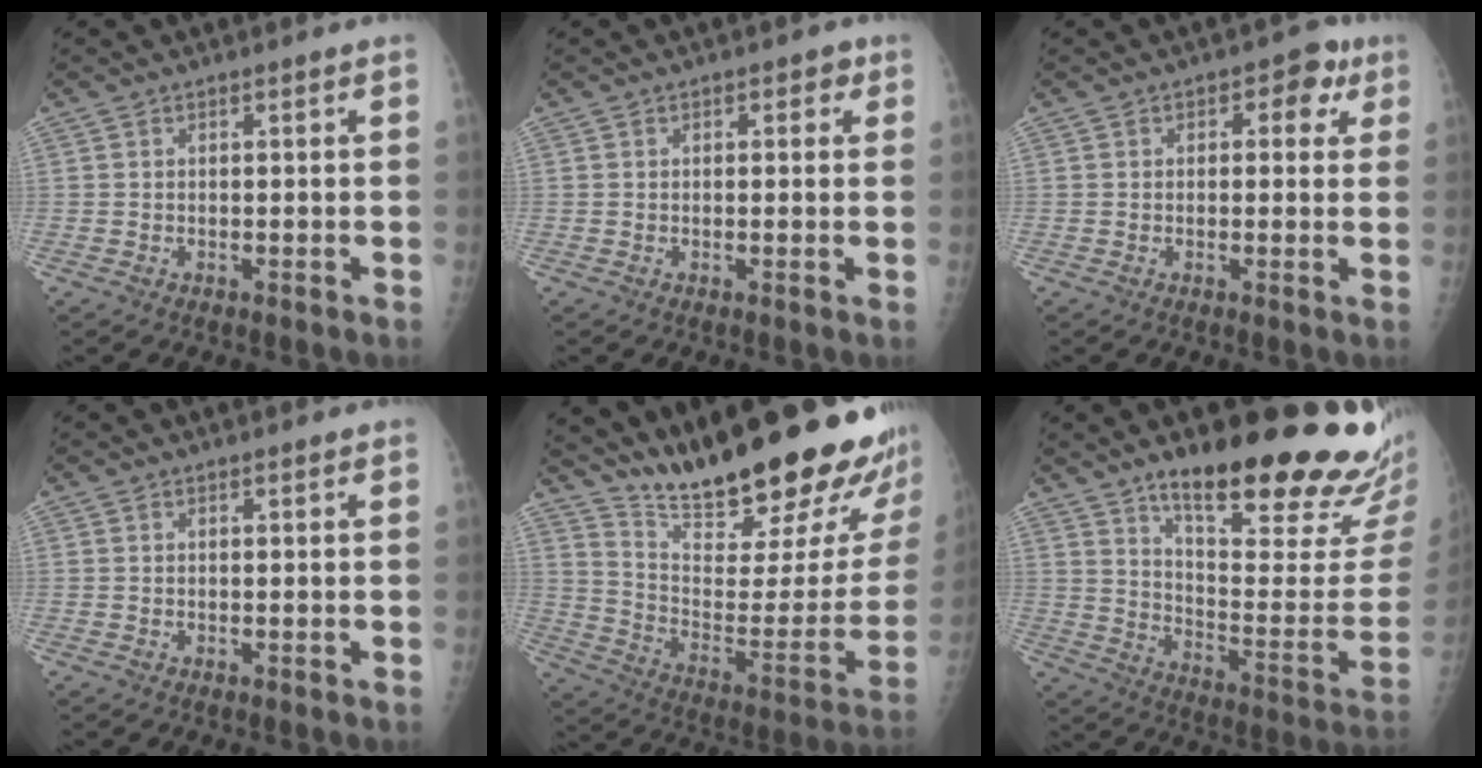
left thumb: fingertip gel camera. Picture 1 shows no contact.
{"total": 2.5, "force": [0.9, 1.7, 1.7], "torque": [0.001, 0.002, 0.006]}
{"total": 5.7, "force": [2.0, 3.5, 3.9], "torque": [-0.008, 0.001, 0.014]}
{"total": 0.6, "force": [0.5, 0.2, 0.3], "torque": [-0.005, -0.002, 0.006]}
{"total": 31.7, "force": [25.3, 6.0, 18.1], "torque": [-0.257, -0.154, 0.367]}
{"total": 27.1, "force": [19.8, 6.0, 17.6], "torque": [-0.215, -0.118, 0.289]}